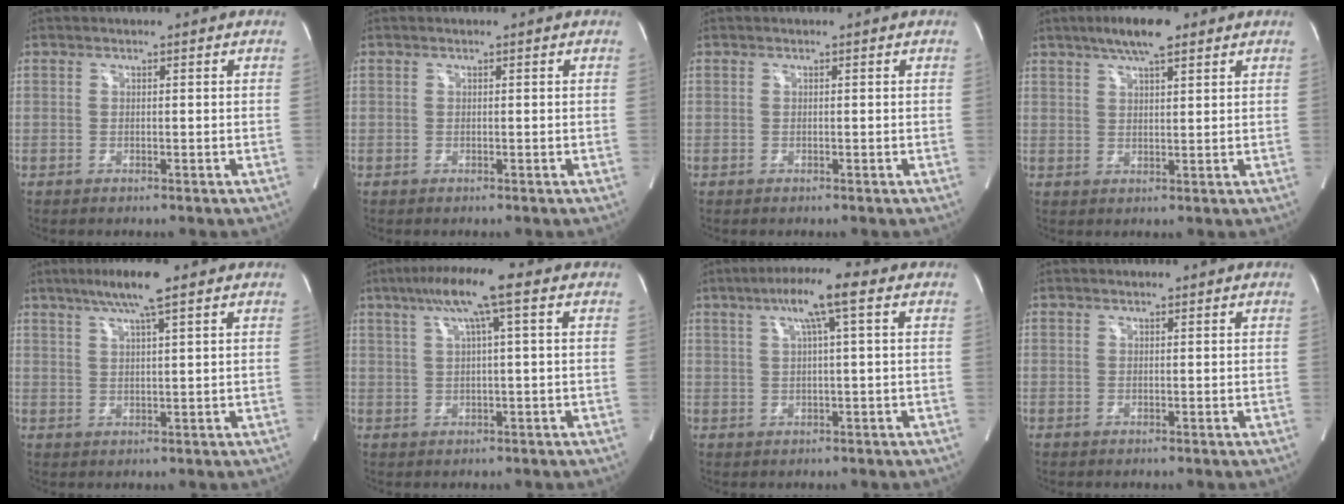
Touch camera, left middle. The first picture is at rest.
{"total": 0.0}
{"total": 0.0}
{"total": 7.2, "force": [4.9, 1.5, 5.1], "torque": [-0.094, 0.014, 0.082]}
{"total": 6.8, "force": [4.4, -0.1, 5.2], "torque": [-0.097, 0.011, 0.077]}
{"total": 7.8, "force": [3.7, -0.3, 6.9], "torque": [-0.123, 0.024, 0.062]}
{"total": 6.9, "force": [3.0, -0.3, 6.3], "torque": [-0.110, 0.016, 0.048]}
{"total": 0.5, "force": [0.4, 0.2, 0.3], "torque": [-0.010, 0.002, 0.006]}